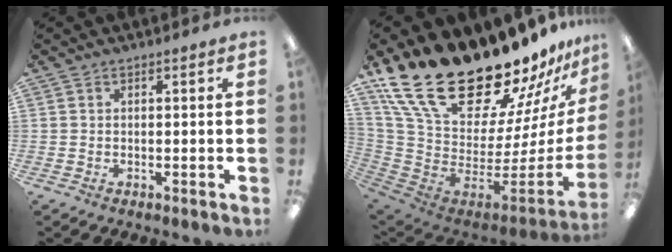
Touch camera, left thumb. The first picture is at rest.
{"total": 28.8, "force": [22.2, 10.4, 15.2], "torque": [-0.273, -0.182, 0.421]}